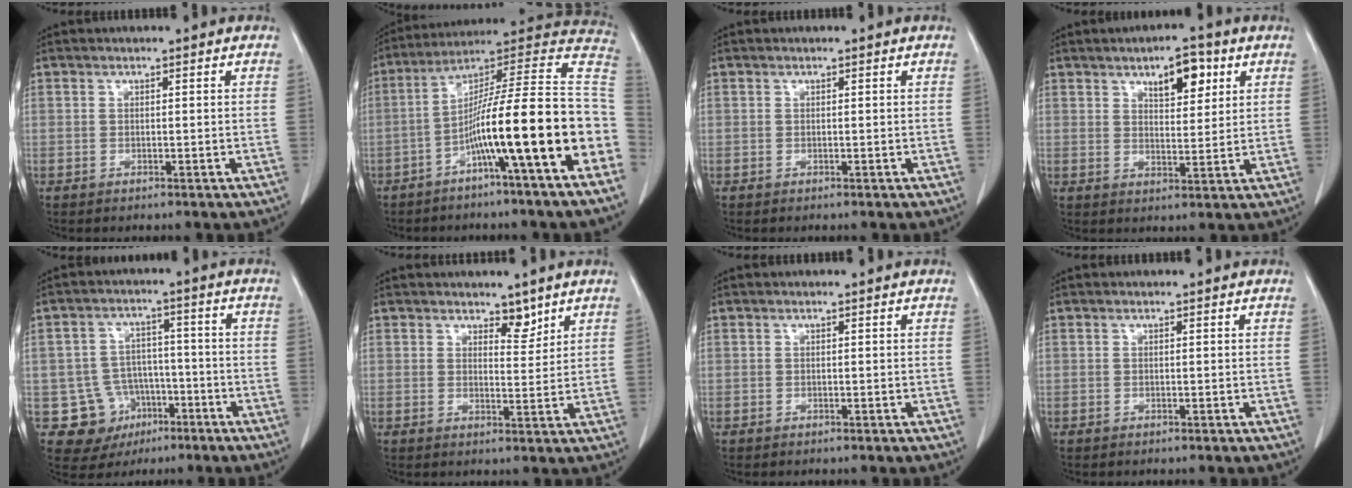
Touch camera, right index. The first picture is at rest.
{"total": 19.9, "force": [-6.8, -0.6, 18.6], "torque": [-0.236, 0.023, -0.117]}
{"total": 0.0}
{"total": 6.4, "force": [3.3, 2.5, 4.9], "torque": [-0.073, 0.002, 0.051]}
{"total": 9.2, "force": [-3.6, 8.3, 1.6], "torque": [-0.029, 0.019, -0.041]}
{"total": 3.0, "force": [2.4, 1.3, 1.3], "torque": [-0.015, -0.008, 0.040]}
{"total": 0.0}
{"total": 0.0}